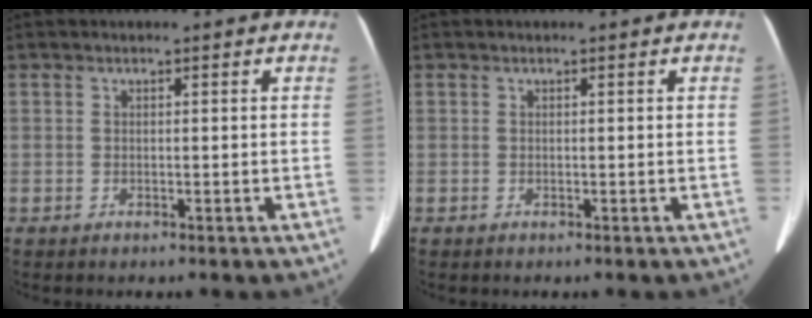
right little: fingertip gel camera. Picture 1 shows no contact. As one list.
[{"total": 0.0}]